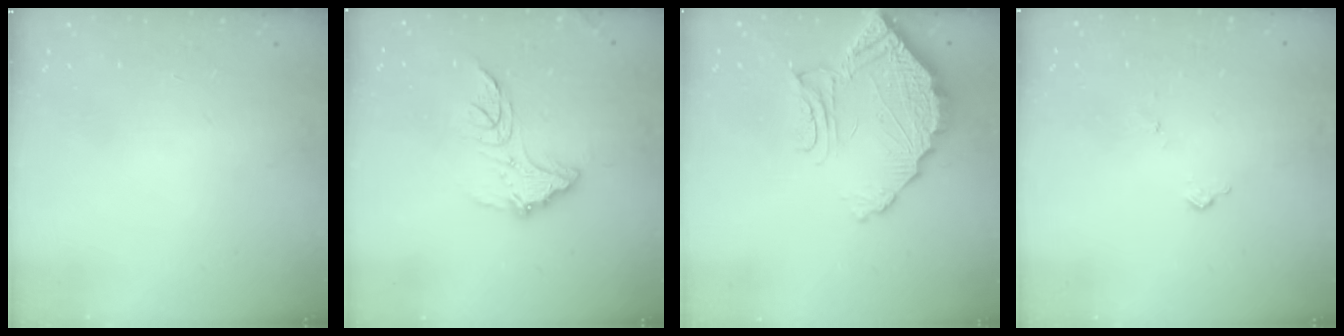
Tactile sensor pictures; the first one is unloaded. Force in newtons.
{"total": 13.5, "press": 13.4, "slide": 1.1}
{"total": 15.9, "press": 15.8, "slide": 1.7}
{"total": 4.8, "press": 4.8, "slide": 0.5}